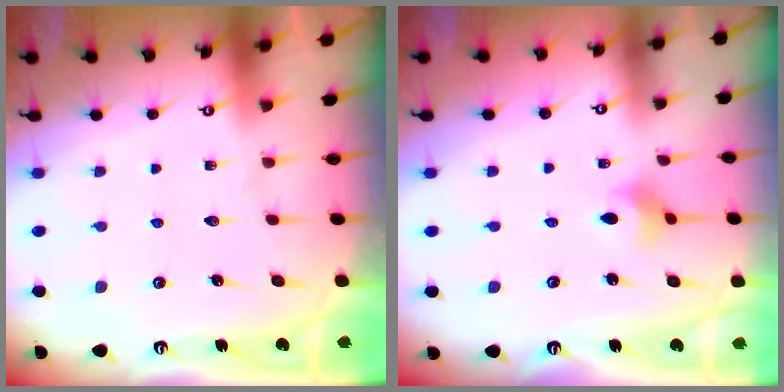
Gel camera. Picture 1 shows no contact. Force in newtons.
{"total": 4.3, "press": 4.2, "slide": 0.7}